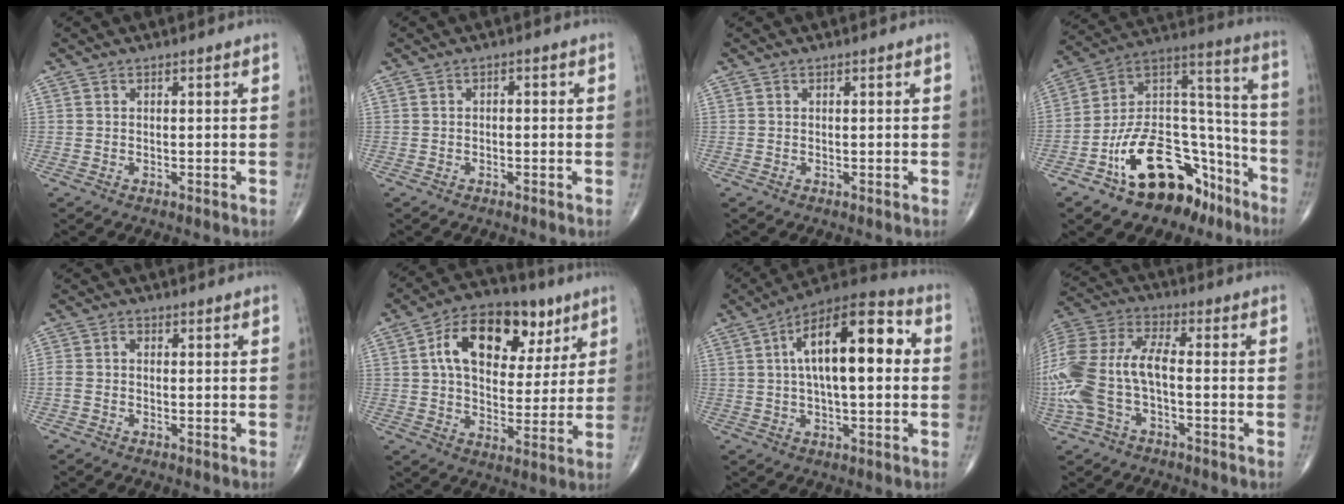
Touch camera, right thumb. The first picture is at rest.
{"total": 0.7, "force": [-0.3, 0.5, 0.4], "torque": [0.001, 0.001, -0.009]}
{"total": 0.0}
{"total": 23.8, "force": [-13.7, 13.0, 14.4], "torque": [-0.189, 0.113, -0.219]}
{"total": 2.2, "force": [-0.4, 1.6, 1.4], "torque": [-0.033, 0.010, -0.012]}
{"total": 18.3, "force": [6.9, 11.2, 12.7], "torque": [-0.166, 0.001, 0.108]}
{"total": 17.8, "force": [2.8, 7.2, 16.0], "torque": [-0.239, 0.026, 0.034]}
{"total": 18.6, "force": [-3.3, 9.3, 15.7], "torque": [-0.372, 0.031, -0.063]}